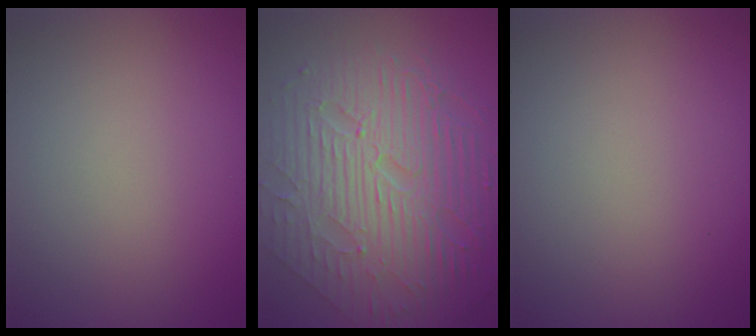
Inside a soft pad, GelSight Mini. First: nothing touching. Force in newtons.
{"total": 10.3, "press": 6.8, "slide": 7.8}
{"total": 0.0}